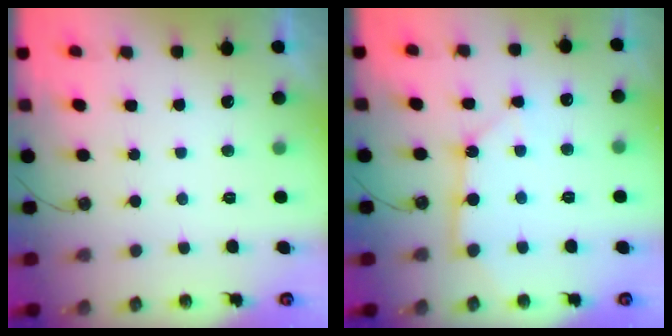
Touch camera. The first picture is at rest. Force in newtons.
{"total": 7.6, "press": 7.5, "slide": 0.7}